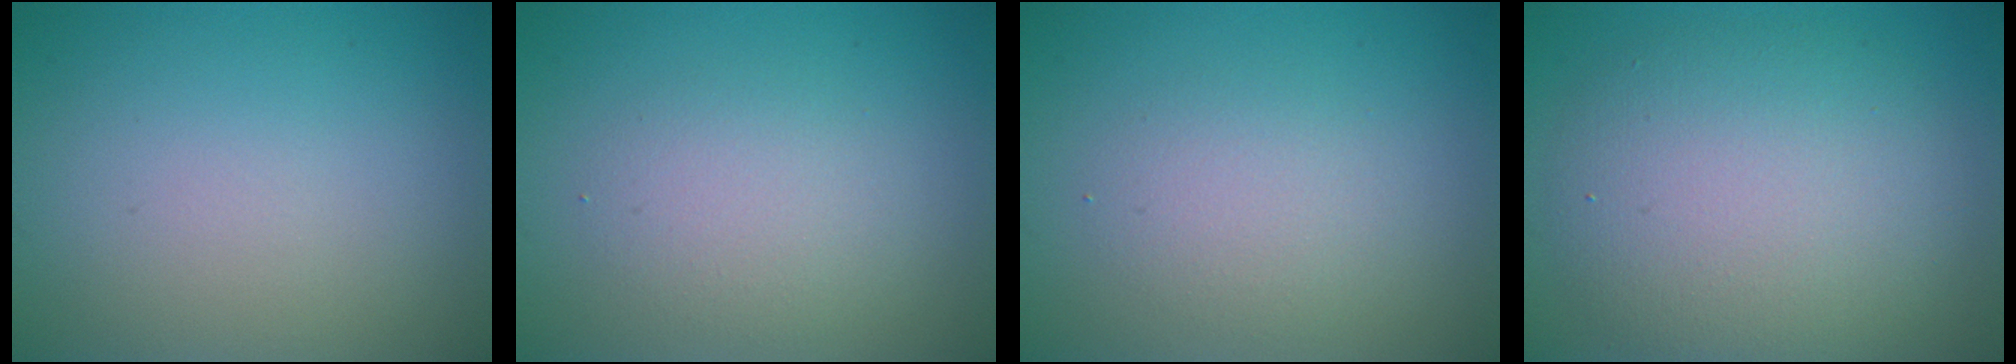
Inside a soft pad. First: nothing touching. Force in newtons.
{"total": 2.6, "press": 2.6, "slide": 0.1}
{"total": 2.3, "press": 2.3, "slide": 0.1}
{"total": 8.0, "press": 8.0, "slide": 0.4}